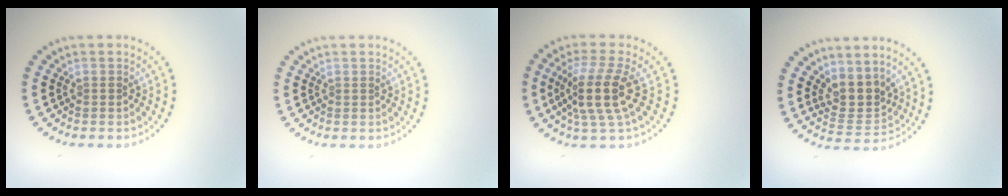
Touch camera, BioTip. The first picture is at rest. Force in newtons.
{"total": 0.0}
{"total": 4.4, "press": 3.5, "slide": 2.7}
{"total": 3.2, "press": 2.4, "slide": 2.0}